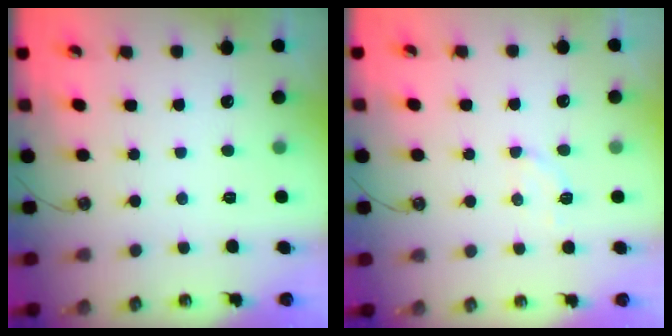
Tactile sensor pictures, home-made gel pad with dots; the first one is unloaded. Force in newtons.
{"total": 3.0, "press": 2.8, "slide": 1.1}